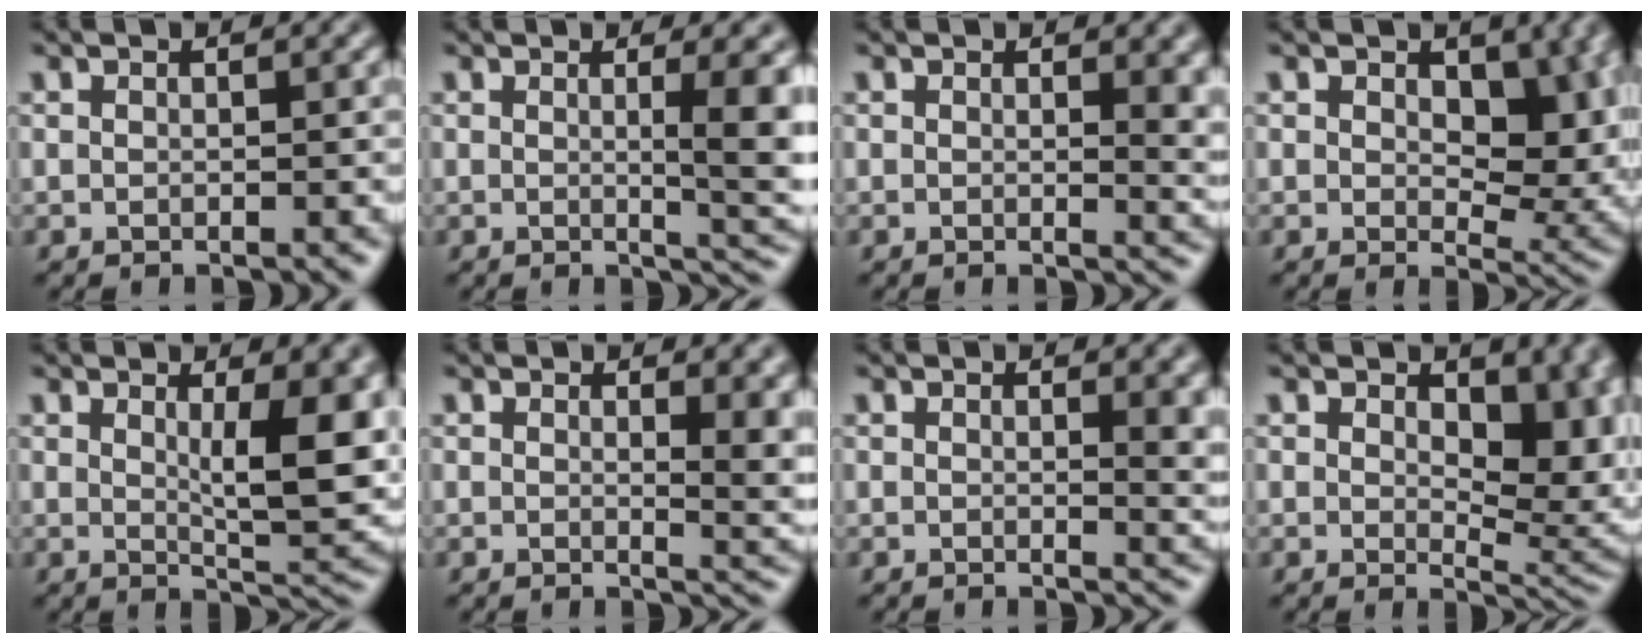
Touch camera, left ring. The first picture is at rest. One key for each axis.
{"total": 5.6, "fx": 0.4, "fy": 1.6, "fz": 5.3, "tx": -0.054, "ty": -0.004, "tz": 0.009}
{"total": 3.7, "fx": 0.9, "fy": 1.5, "fz": 3.2, "tx": -0.029, "ty": -0.009, "tz": 0.015}
{"total": 7.5, "fx": 1.6, "fy": 4.4, "fz": 5.8, "tx": -0.077, "ty": -0.011, "tz": 0.024}
{"total": 7.3, "fx": 1.6, "fy": 2.0, "fz": 6.8, "tx": -0.093, "ty": -0.011, "tz": 0.033}
{"total": 5.5, "fx": 1.4, "fy": 2.3, "fz": 4.8, "tx": -0.046, "ty": -0.010, "tz": 0.027}
{"total": 3.6, "fx": 1.0, "fy": 1.4, "fz": 3.1, "tx": -0.029, "ty": -0.004, "tz": 0.016}
{"total": 8.0, "fx": 1.5, "fy": 4.7, "fz": 6.3, "tx": -0.087, "ty": -0.016, "tz": 0.029}